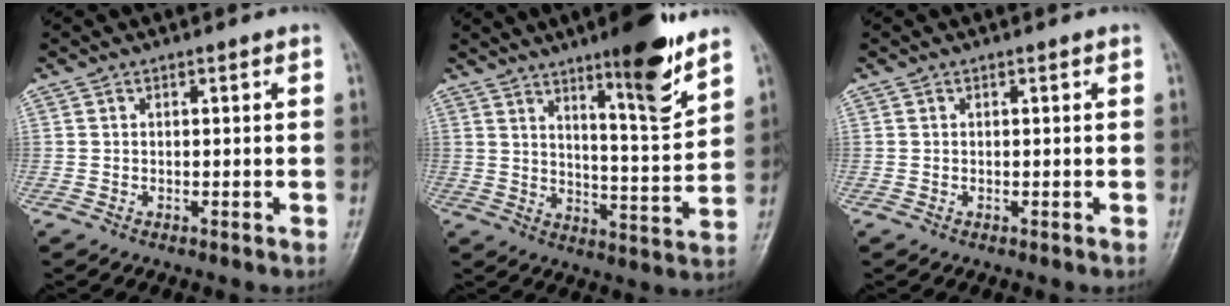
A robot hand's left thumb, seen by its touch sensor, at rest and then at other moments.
{"total": 13.4, "force": [9.0, 2.0, 9.8], "torque": [-0.127, -0.066, 0.139]}
{"total": 0.0}